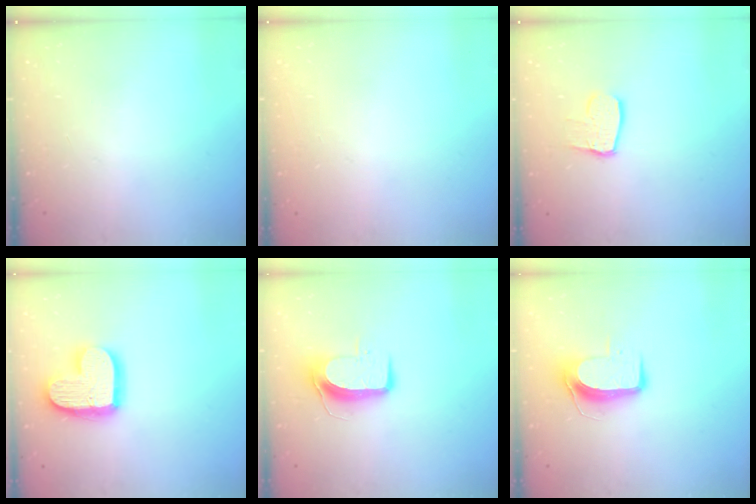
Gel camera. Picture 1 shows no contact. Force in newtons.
{"total": 0.0}
{"total": 8.3, "press": 8.3, "slide": 0.7}
{"total": 16.1, "press": 16.1, "slide": 1.3}
{"total": 9.0, "press": 9.0, "slide": 0.6}
{"total": 9.0, "press": 9.0, "slide": 0.8}